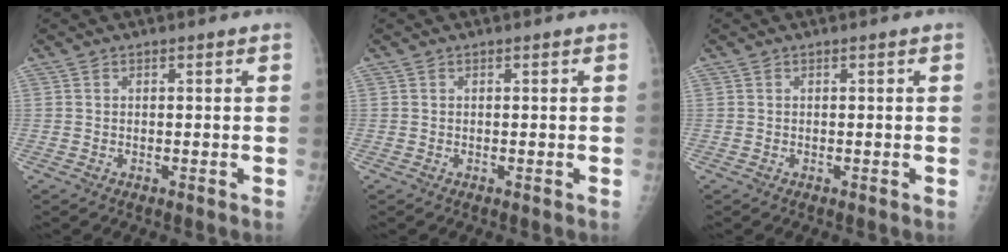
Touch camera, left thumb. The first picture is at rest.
{"total": 0.0}
{"total": 0.0}